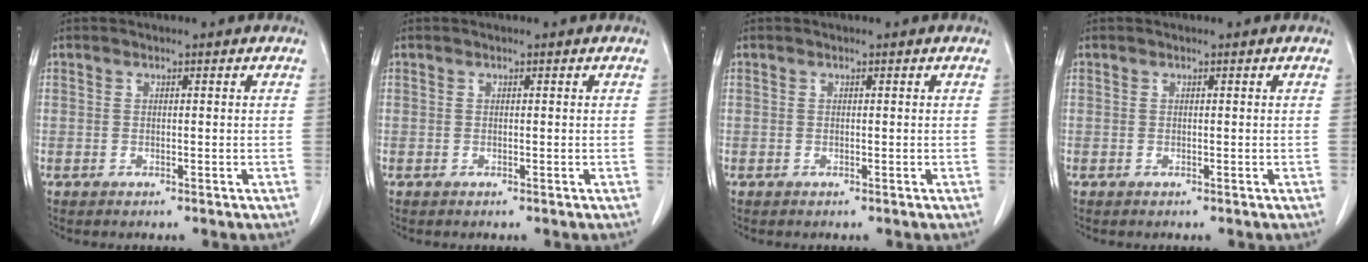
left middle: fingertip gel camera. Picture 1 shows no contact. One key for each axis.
{"total": 0.0}
{"total": 0.0}
{"total": 0.0}